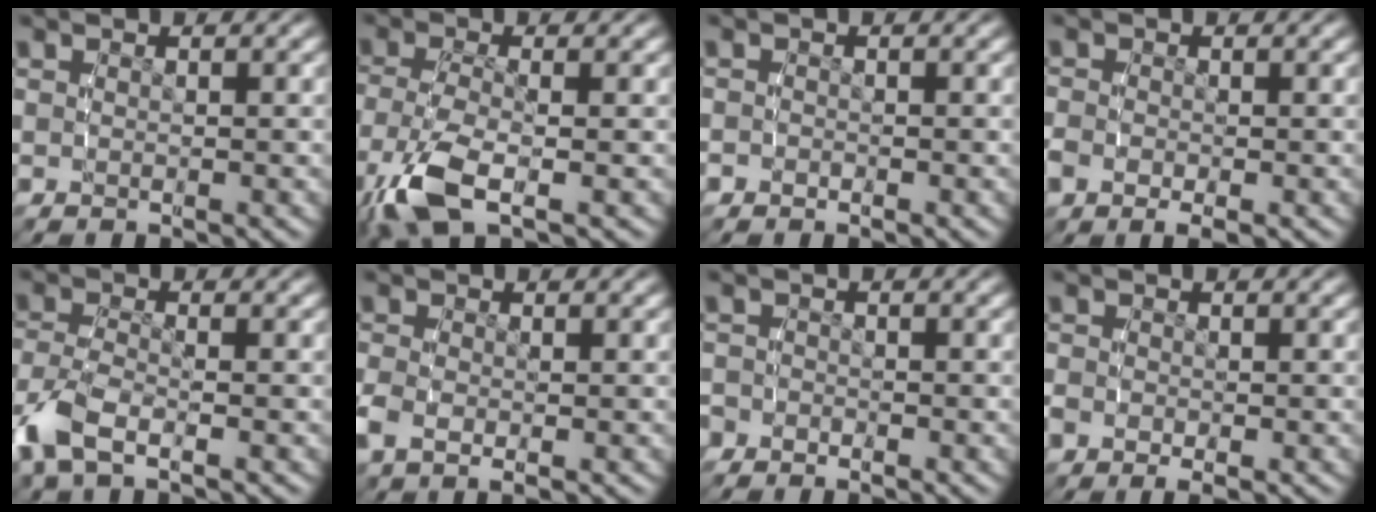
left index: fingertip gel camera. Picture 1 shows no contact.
{"total": 5.4, "force": [-2.4, 2.3, 4.3], "torque": [-0.110, -0.027, -0.024]}
{"total": 1.0, "force": [-0.7, 0.7, 0.0], "torque": [0.000, -0.005, -0.011]}
{"total": 3.4, "force": [-1.5, 2.3, 2.0], "torque": [-0.043, -0.014, -0.019]}
{"total": 3.9, "force": [-1.9, 1.8, 2.9], "torque": [-0.076, -0.014, -0.027]}
{"total": 2.7, "force": [-0.8, 1.7, 1.9], "torque": [-0.051, -0.015, -0.006]}
{"total": 2.0, "force": [-1.4, 1.4, 0.0], "torque": [-0.007, -0.014, -0.023]}
{"total": 3.1, "force": [-1.2, 2.3, 1.6], "torque": [-0.036, -0.014, -0.016]}